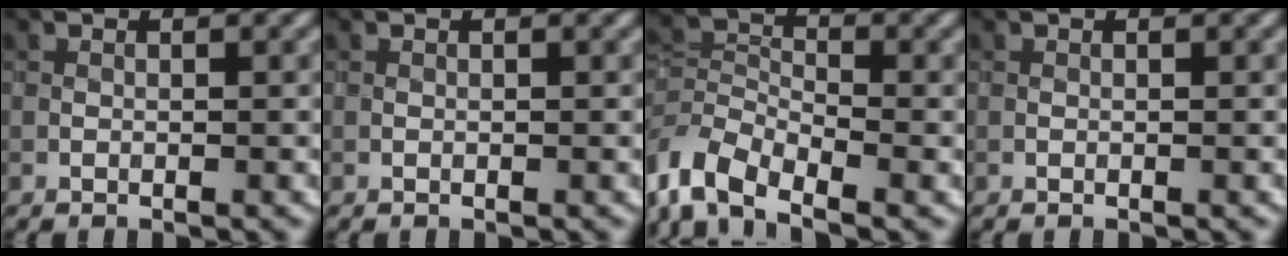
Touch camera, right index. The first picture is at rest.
{"total": 0.0}
{"total": 5.9, "force": [-3.7, 3.1, 3.4], "torque": [-0.066, 0.002, -0.084]}
{"total": 0.0}